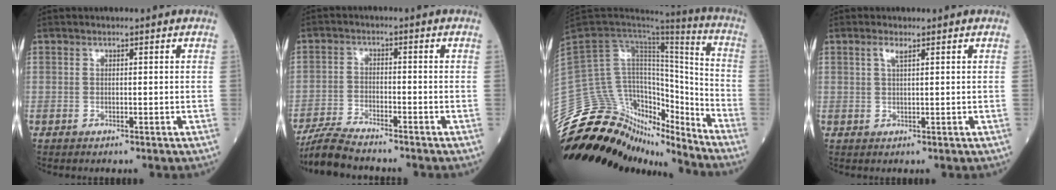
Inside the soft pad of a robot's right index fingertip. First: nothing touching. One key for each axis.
{"total": 6.5, "fx": -6.1, "fy": 0.3, "fz": 2.4, "tx": -0.045, "ty": -0.022, "tz": -0.113}
{"total": 24.3, "fx": -21.4, "fy": 8.4, "fz": 7.9, "tx": -0.185, "ty": 0.052, "tz": -0.349}
{"total": 1.5, "fx": 0.8, "fy": 0.1, "fz": 1.3, "tx": -0.031, "ty": 0.002, "tz": 0.017}